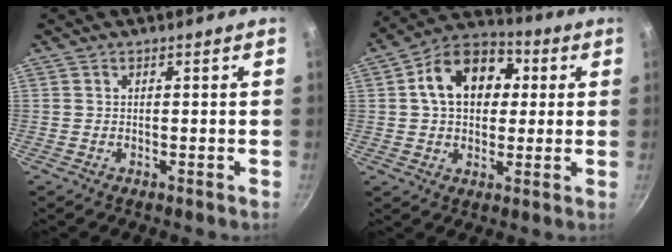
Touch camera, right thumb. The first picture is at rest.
{"total": 15.2, "force": [3.0, 11.0, 10.0], "torque": [-0.124, 0.024, 0.032]}